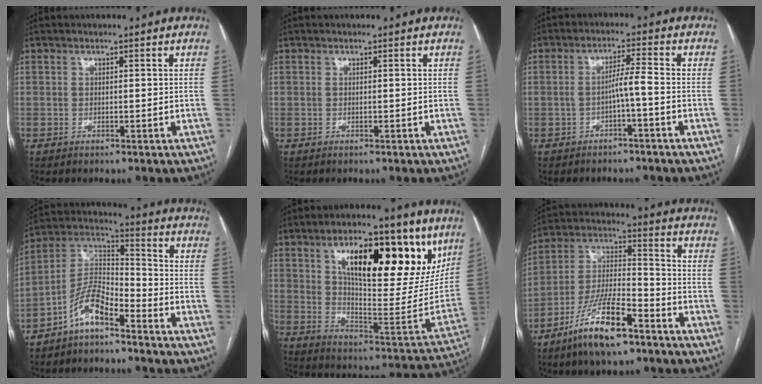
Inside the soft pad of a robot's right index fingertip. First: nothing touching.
{"total": 0.0}
{"total": 3.5, "force": [-1.3, -0.3, 3.2], "torque": [-0.055, 0.014, -0.021]}
{"total": 8.5, "force": [-5.8, 2.8, 5.6], "torque": [-0.126, 0.021, -0.116]}
{"total": 24.5, "force": [12.6, 8.5, 19.2], "torque": [-0.278, 0.012, 0.202]}
{"total": 13.8, "force": [-8.7, 3.3, 10.2], "torque": [-0.207, -0.010, -0.159]}